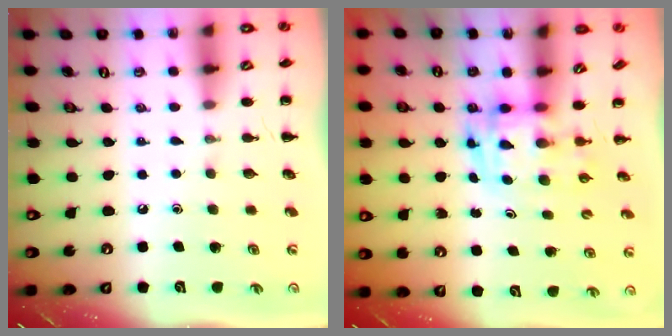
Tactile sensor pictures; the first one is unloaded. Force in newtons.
{"total": 3.7, "press": 3.6, "slide": 0.7}